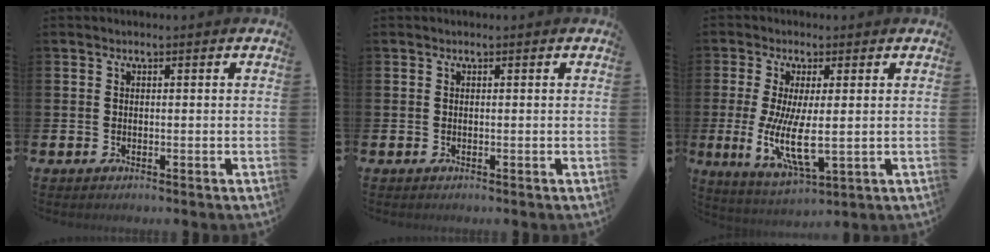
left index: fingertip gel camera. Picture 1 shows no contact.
{"total": 0.0}
{"total": 8.5, "force": [0.5, 2.8, 8.0], "torque": [-0.133, -0.026, 0.010]}